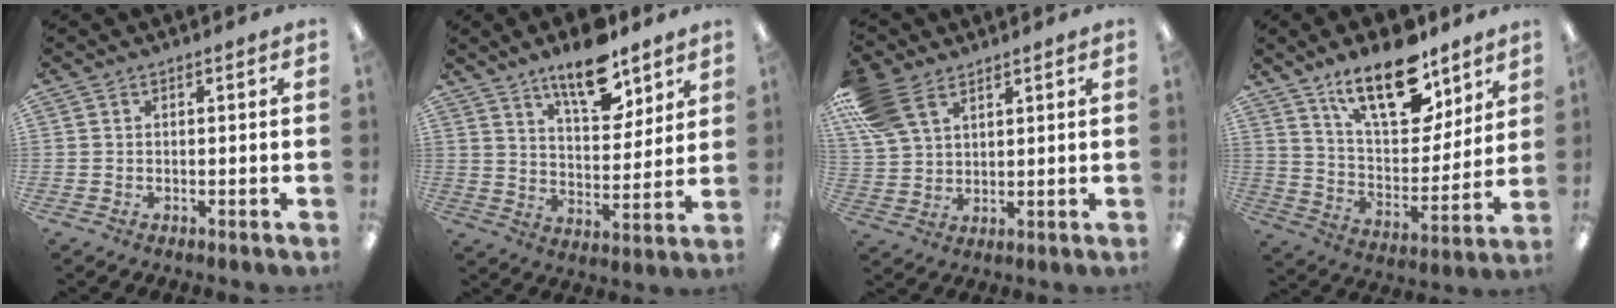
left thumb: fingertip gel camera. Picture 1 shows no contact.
{"total": 13.4, "force": [9.7, 5.5, 7.4], "torque": [-0.105, -0.056, 0.167]}
{"total": 11.3, "force": [6.8, 6.6, 6.1], "torque": [-0.148, -0.011, 0.133]}
{"total": 17.7, "force": [11.7, 7.8, 10.8], "torque": [-0.169, -0.059, 0.200]}